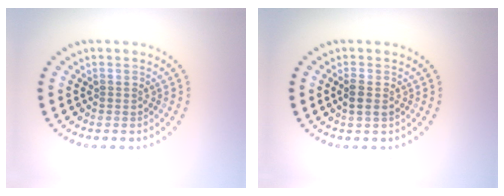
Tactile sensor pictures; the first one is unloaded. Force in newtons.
{"total": 1.5, "press": 1.3, "slide": 0.6}